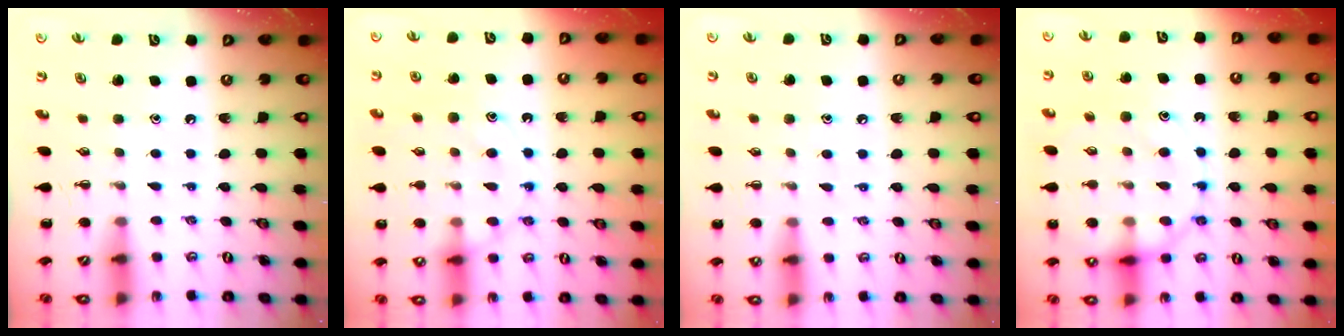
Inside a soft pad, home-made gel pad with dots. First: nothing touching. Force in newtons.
{"total": 12.3, "press": 12.3, "slide": 1.0}
{"total": 5.4, "press": 5.2, "slide": 1.6}
{"total": 16.6, "press": 16.5, "slide": 2.0}